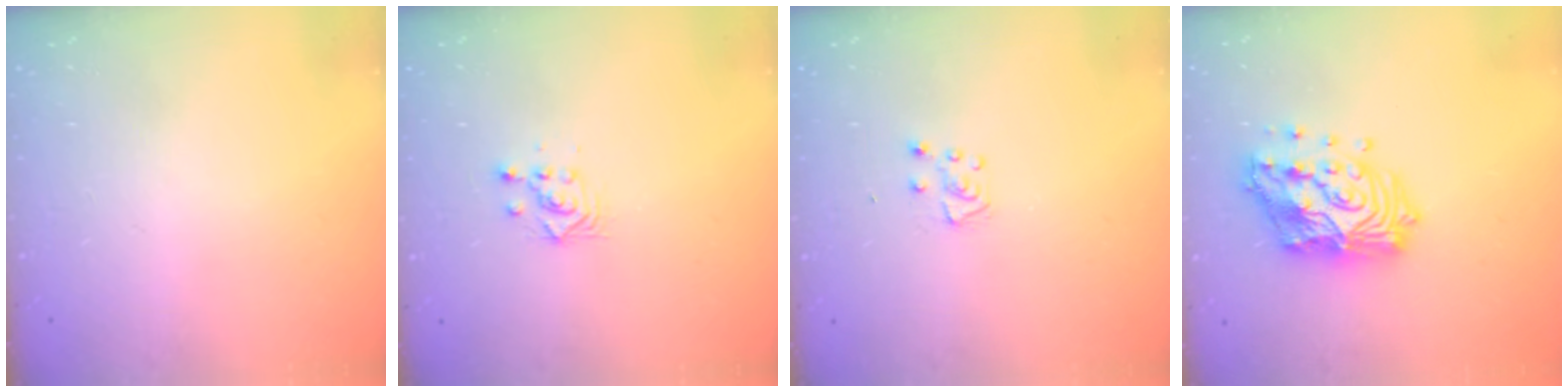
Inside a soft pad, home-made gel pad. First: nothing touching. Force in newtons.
{"total": 3.0, "press": 3.0, "slide": 0.1}
{"total": 5.1, "press": 5.0, "slide": 0.6}
{"total": 18.1, "press": 18.0, "slide": 1.5}